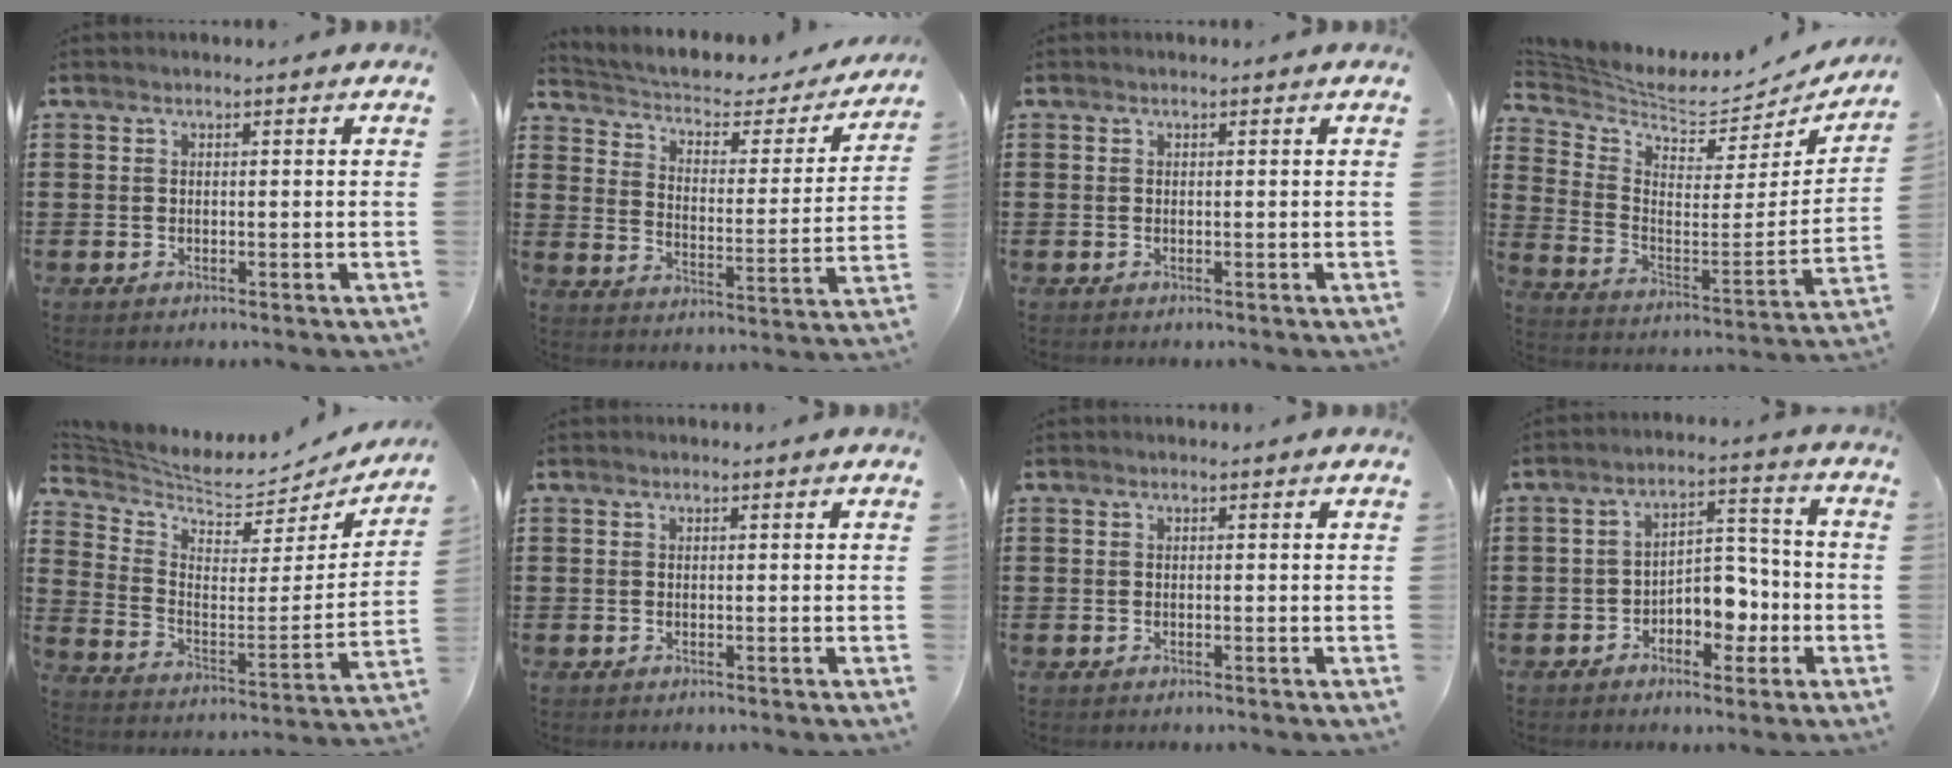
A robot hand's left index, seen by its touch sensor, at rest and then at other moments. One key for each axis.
{"total": 3.3, "fx": 2.3, "fy": 1.4, "fz": 1.7, "tx": -0.051, "ty": -0.021, "tz": 0.031}
{"total": 0.0}
{"total": 5.1, "fx": 4.9, "fy": 1.2, "fz": 1.1, "tx": -0.055, "ty": -0.059, "tz": 0.079}
{"total": 4.4, "fx": 4.2, "fy": 0.9, "fz": 1.0, "tx": -0.051, "ty": -0.048, "tz": 0.065}
{"total": 0.0}
{"total": 0.0}
{"total": 5.8, "fx": -2.5, "fy": 3.8, "fz": 3.6, "tx": -0.059, "ty": 0.011, "tz": -0.050}